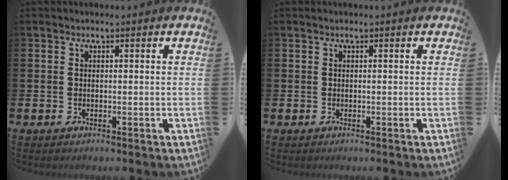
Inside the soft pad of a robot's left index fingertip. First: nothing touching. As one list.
[{"total": 0.0}]